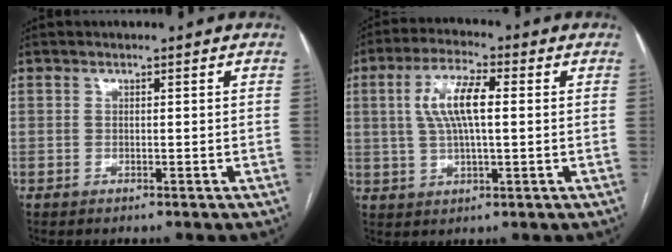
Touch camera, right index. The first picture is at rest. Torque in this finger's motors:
{"motor_torque": [0.45, -0.05, 0.27, 0.09]}